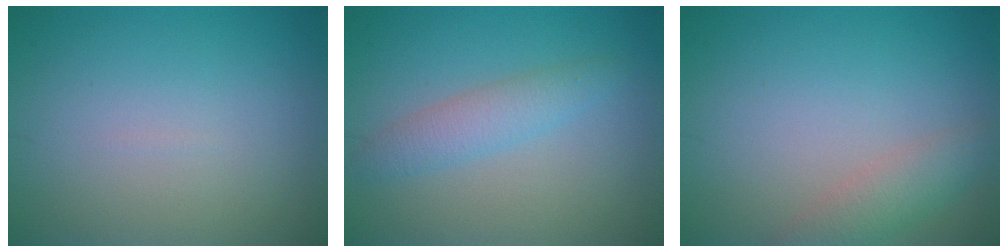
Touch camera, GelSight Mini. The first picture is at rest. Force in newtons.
{"total": 2.5, "press": 2.5, "slide": 0.1}
{"total": 2.6, "press": 2.6, "slide": 0.1}